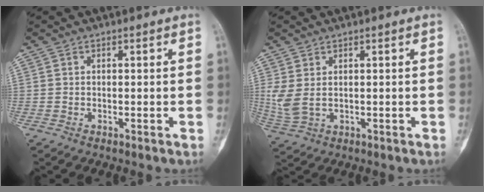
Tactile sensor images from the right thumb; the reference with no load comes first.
{"total": 4.9, "force": [0.8, 2.7, 4.0], "torque": [-0.105, 0.001, 0.027]}